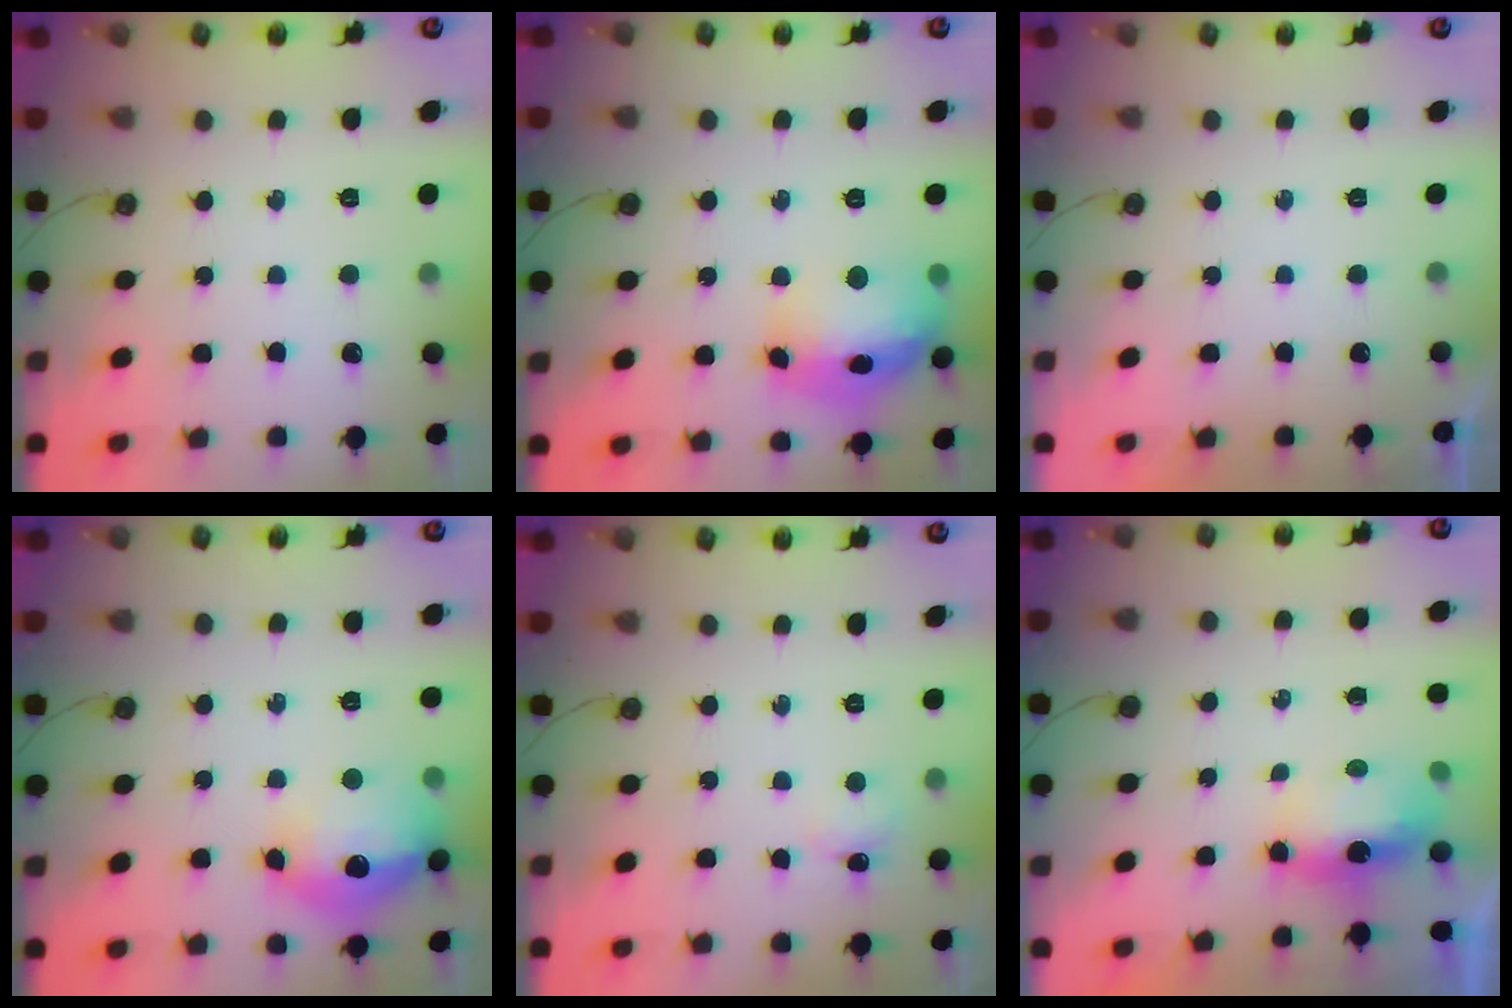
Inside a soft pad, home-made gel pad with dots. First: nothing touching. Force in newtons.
{"total": 17.9, "press": 17.8, "slide": 1.4}
{"total": 0.0}
{"total": 17.5, "press": 17.4, "slide": 1.5}
{"total": 6.0, "press": 5.9, "slide": 1.0}
{"total": 10.4, "press": 7.2, "slide": 7.5}